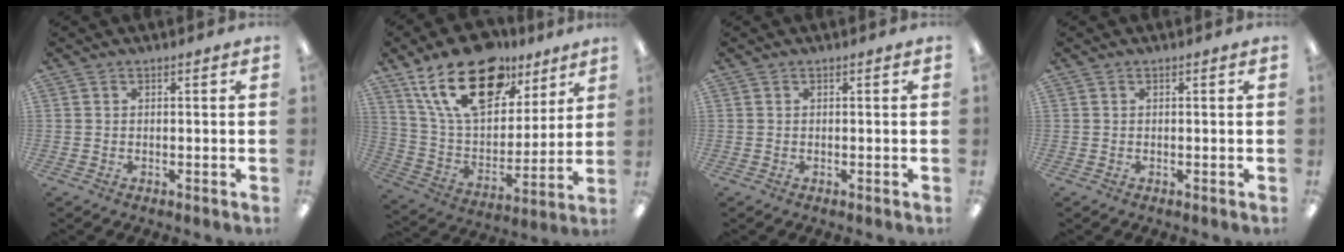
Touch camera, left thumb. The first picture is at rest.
{"total": 23.4, "force": [13.5, 12.8, 14.2], "torque": [-0.237, -0.060, 0.240]}
{"total": 0.0}
{"total": 0.0}